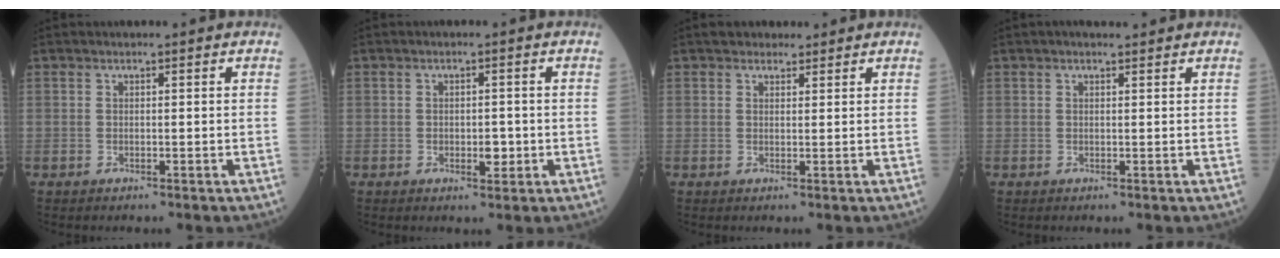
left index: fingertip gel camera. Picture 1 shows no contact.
{"total": 2.5, "force": [-0.6, 1.3, 2.1], "torque": [-0.031, 0.002, -0.004]}
{"total": 2.4, "force": [1.9, 1.3, 0.5], "torque": [-0.005, 0.010, 0.026]}
{"total": 1.1, "force": [0.8, 0.2, 0.6], "torque": [-0.018, 0.007, 0.012]}